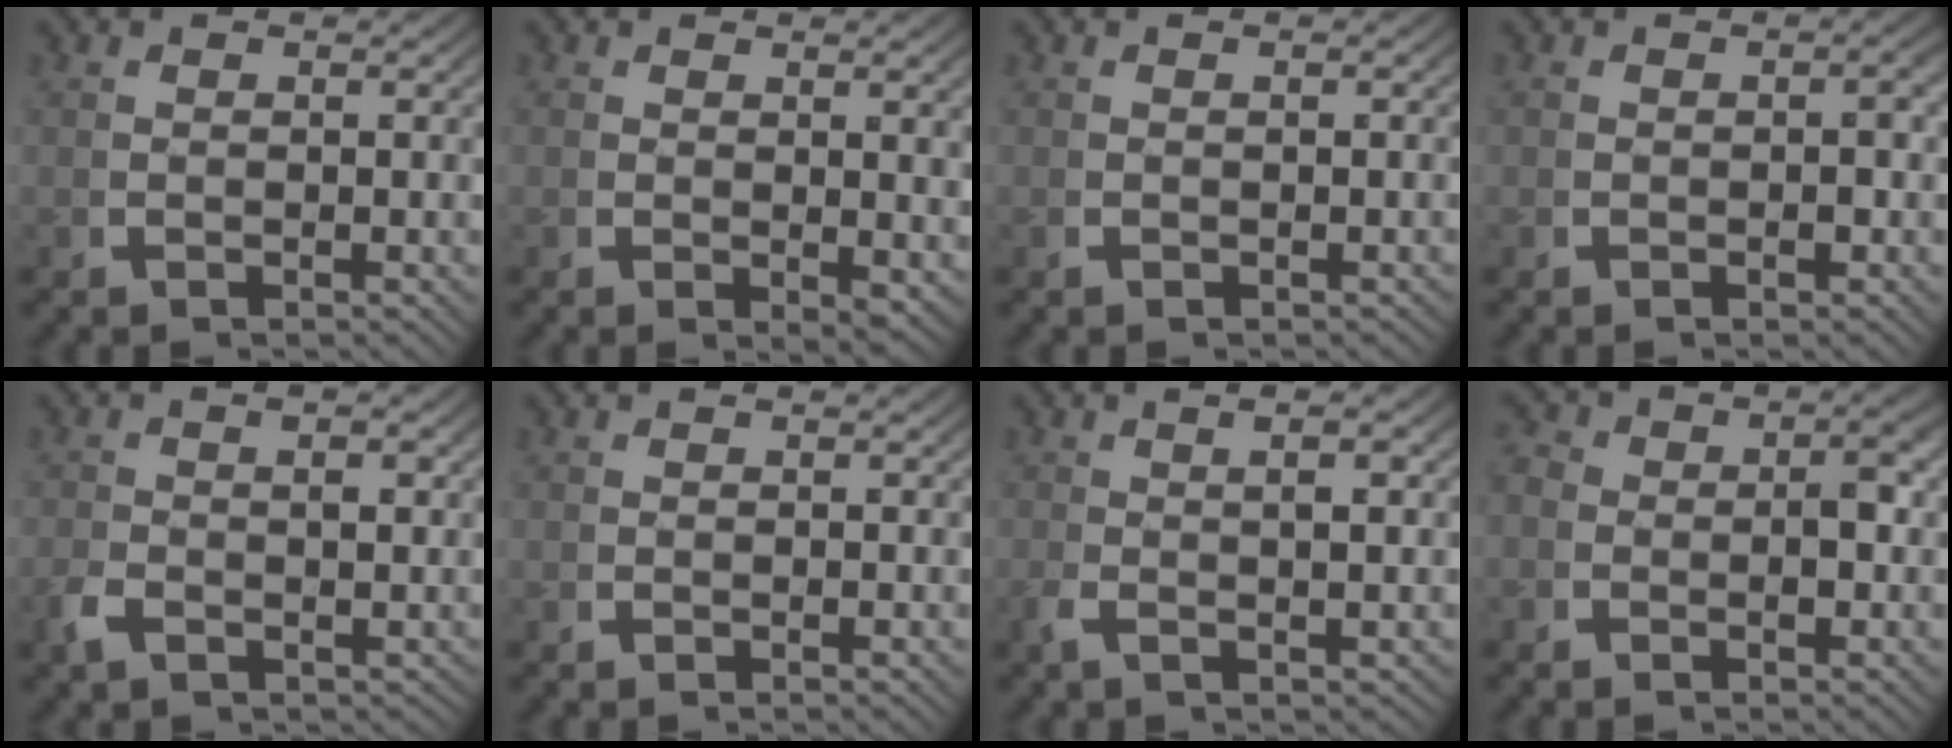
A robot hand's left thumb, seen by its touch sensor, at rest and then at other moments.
{"total": 1.8, "force": [0.7, 0.7, 1.5], "torque": [-0.020, -0.008, 0.014]}
{"total": 0.6, "force": [-0.5, 0.2, 0.4], "torque": [-0.007, 0.001, -0.007]}
{"total": 1.3, "force": [-0.3, 0.7, 1.0], "torque": [-0.014, -0.002, -0.005]}
{"total": 2.3, "force": [-0.8, 1.6, 1.5], "torque": [-0.036, -0.004, -0.013]}
{"total": 0.0}
{"total": 2.3, "force": [0.0, 0.8, 2.2], "torque": [-0.045, -0.001, -0.001]}
{"total": 3.7, "force": [-0.5, 2.9, 2.3], "torque": [-0.042, -0.003, -0.018]}